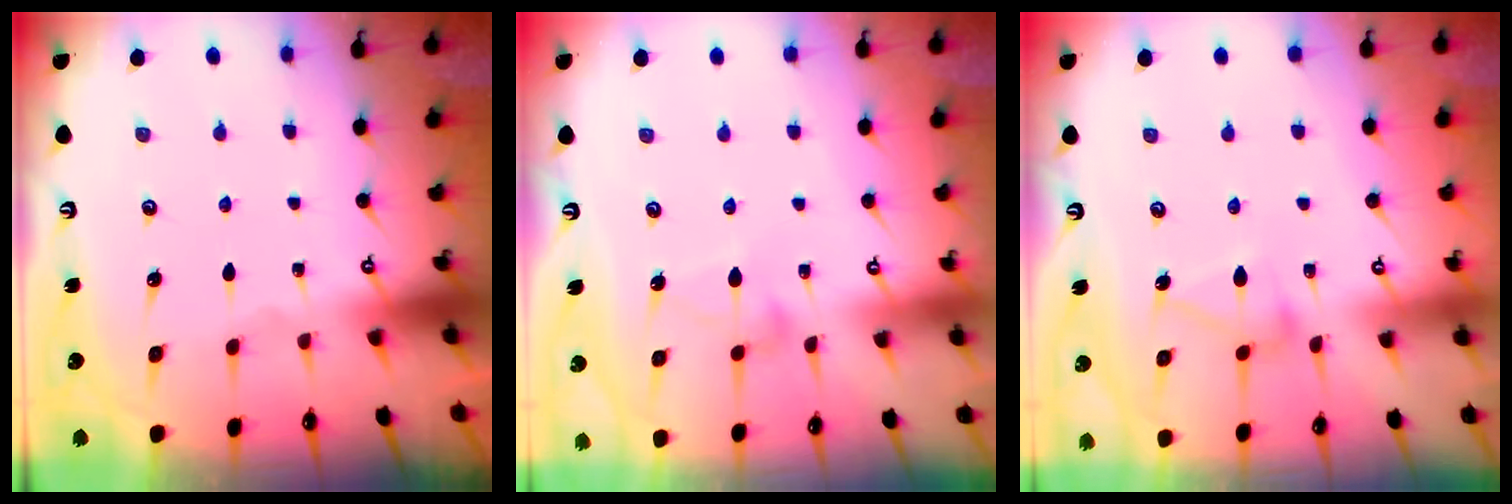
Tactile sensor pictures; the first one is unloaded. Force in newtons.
{"total": 3.3, "press": 3.3, "slide": 0.2}
{"total": 10.1, "press": 10.1, "slide": 0.4}